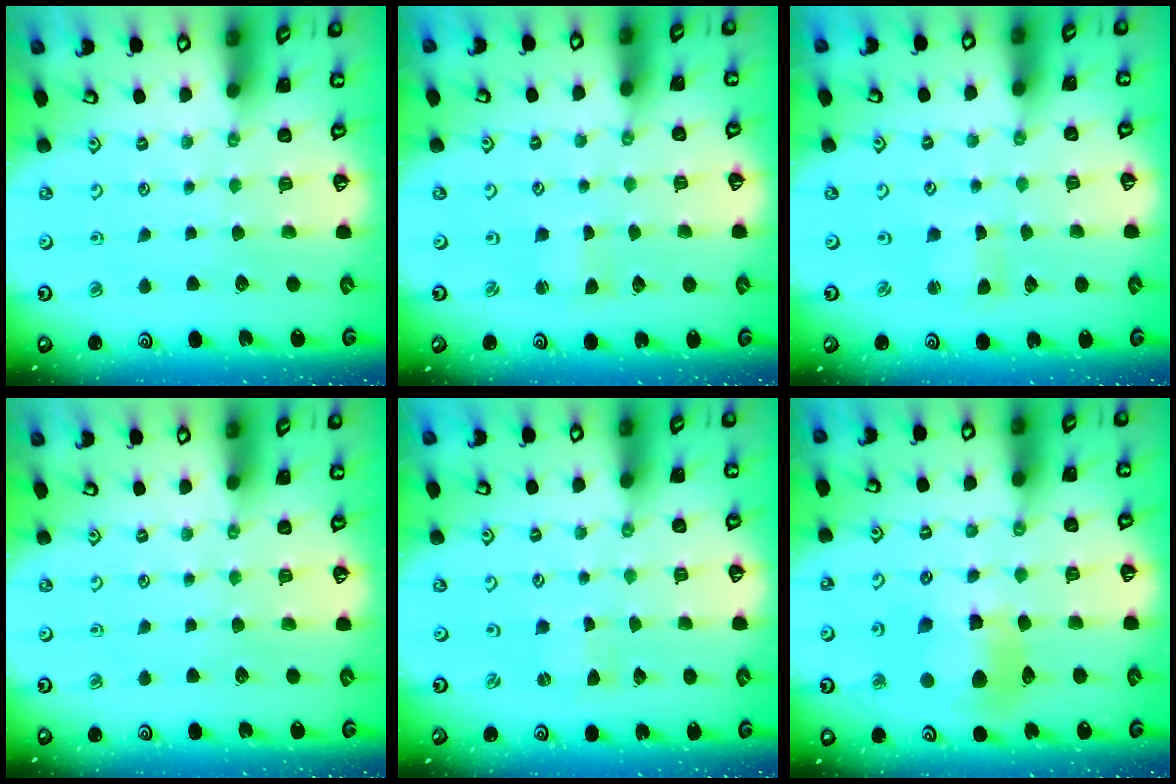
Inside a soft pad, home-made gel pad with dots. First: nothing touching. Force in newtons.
{"total": 1.7, "press": 1.7, "slide": 0.1}
{"total": 2.2, "press": 2.2, "slide": 0.2}
{"total": 0.0}
{"total": 0.0}
{"total": 11.3, "press": 11.2, "slide": 1.5}